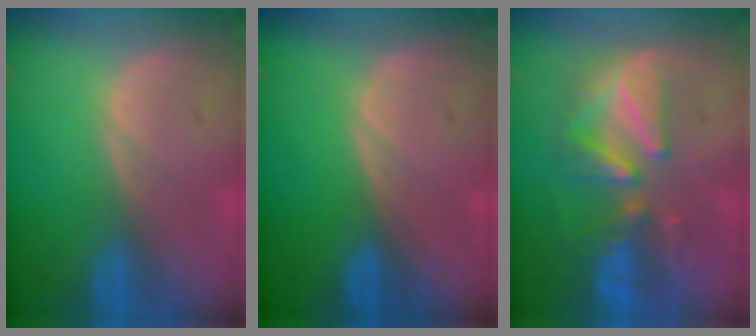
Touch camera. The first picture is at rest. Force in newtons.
{"total": 0.0}
{"total": 8.0, "press": 7.9, "slide": 1.5}